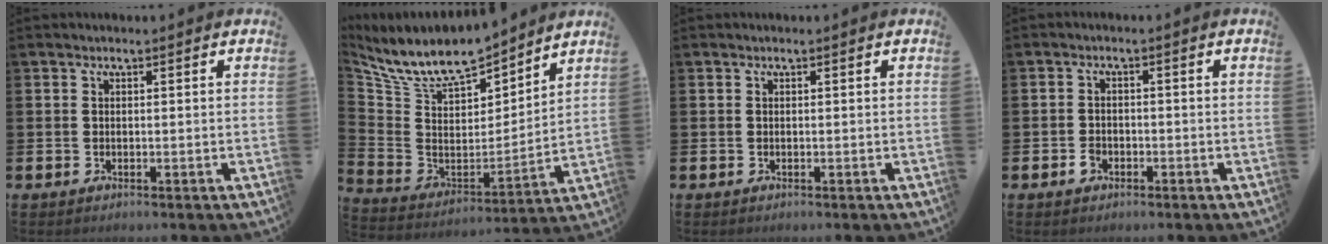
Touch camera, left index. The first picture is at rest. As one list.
[{"total": 9.9, "force": [9.3, 2.3, 2.7], "torque": [-0.102, -0.066, 0.163]}, {"total": 0.0}, {"total": 1.7, "force": [-1.0, 1.3, 0.6], "torque": [-0.010, 0.000, -0.021]}]